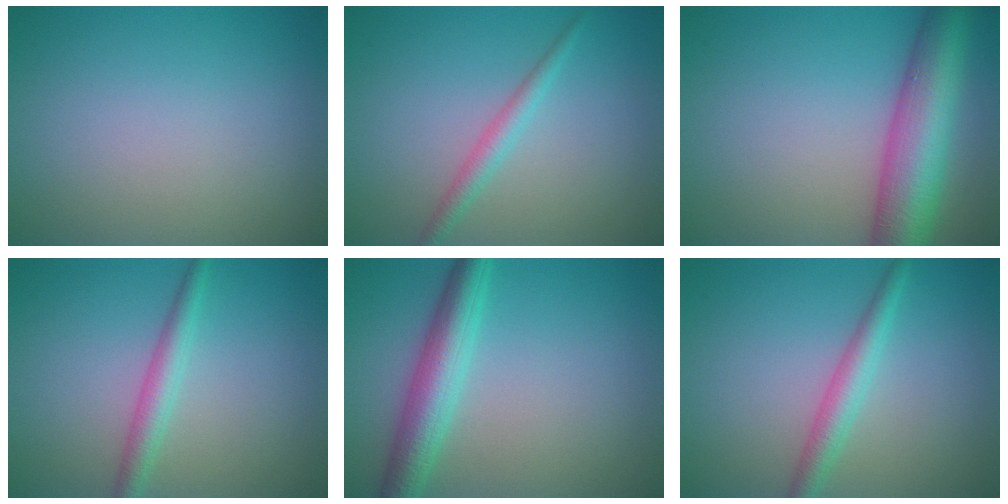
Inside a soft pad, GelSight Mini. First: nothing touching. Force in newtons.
{"total": 1.8, "press": 1.8, "slide": 0.1}
{"total": 9.2, "press": 9.2, "slide": 0.4}
{"total": 2.4, "press": 2.4, "slide": 0.0}
{"total": 5.0, "press": 5.0, "slide": 0.1}
{"total": 2.7, "press": 2.7, "slide": 0.1}